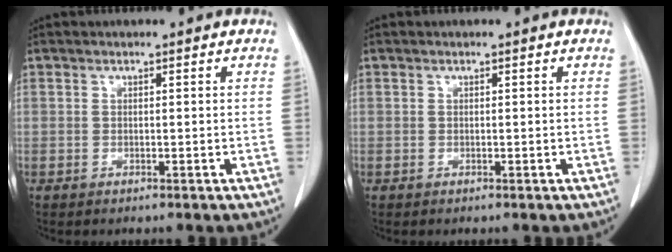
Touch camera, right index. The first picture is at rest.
{"total": 0.0}